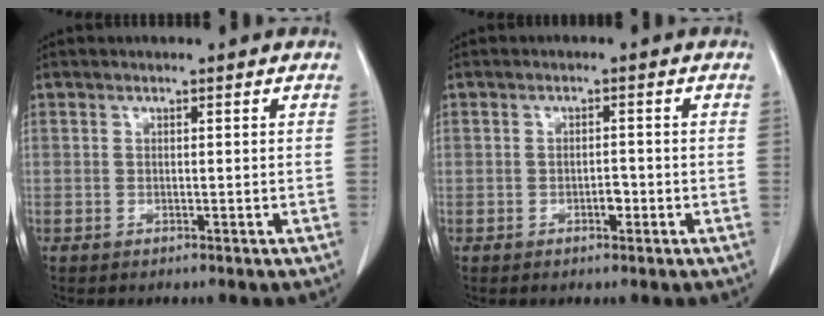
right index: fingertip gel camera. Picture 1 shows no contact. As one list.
[{"total": 1.7, "force": [-0.8, 0.8, 1.3], "torque": [-0.020, 0.002, -0.011]}]